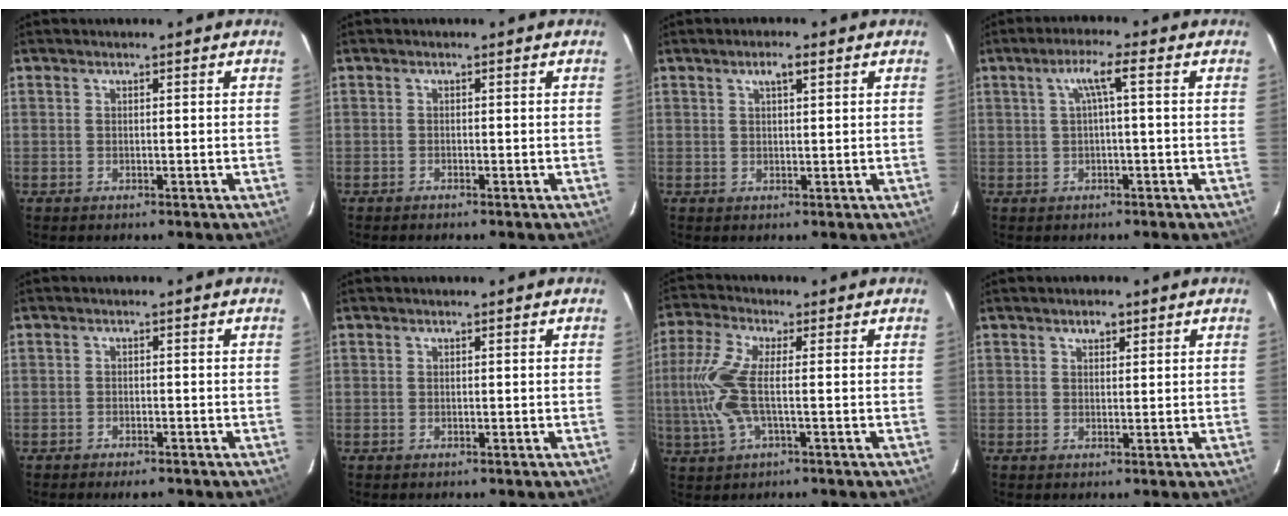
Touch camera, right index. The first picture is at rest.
{"total": 0.5, "force": [-0.5, 0.0, 0.1], "torque": [-0.001, -0.001, -0.011]}
{"total": 2.4, "force": [1.3, 0.6, 2.0], "torque": [-0.036, 0.008, 0.023]}
{"total": 3.7, "force": [0.4, -0.1, 3.7], "torque": [-0.074, 0.008, 0.010]}
{"total": 3.2, "force": [-2.7, 1.1, 1.3], "torque": [-0.033, -0.006, -0.042]}
{"total": 0.0}
{"total": 9.1, "force": [-1.0, 2.4, 8.7], "torque": [-0.204, 0.001, -0.019]}
{"total": 1.8, "force": [1.1, 1.0, 0.9], "torque": [-0.014, 0.007, 0.018]}